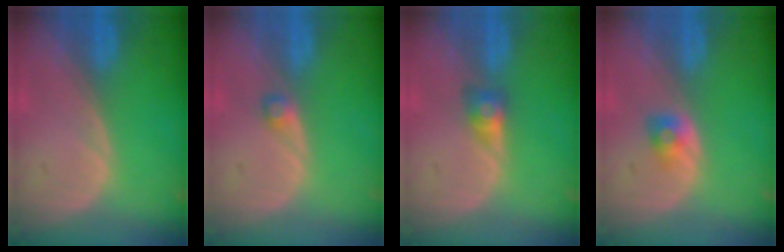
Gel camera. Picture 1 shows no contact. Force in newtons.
{"total": 1.5, "press": 1.4, "slide": 0.2}
{"total": 2.9, "press": 2.4, "slide": 1.5}
{"total": 2.3, "press": 2.2, "slide": 0.5}